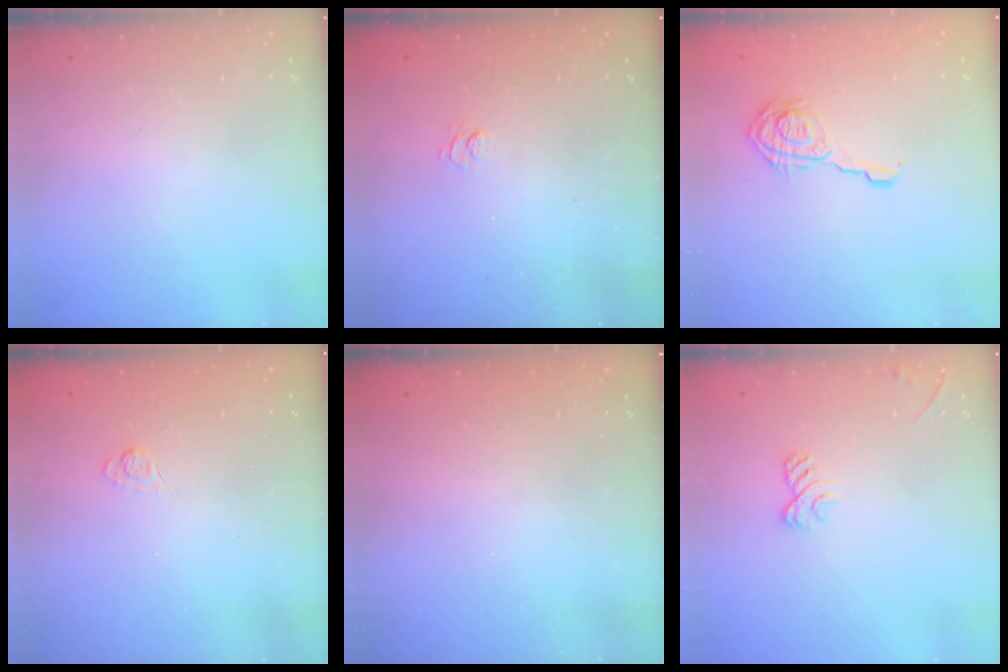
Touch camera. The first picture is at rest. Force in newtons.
{"total": 2.8, "press": 2.5, "slide": 1.3}
{"total": 11.0, "press": 11.0, "slide": 0.4}
{"total": 3.8, "press": 3.6, "slide": 1.4}
{"total": 2.3, "press": 2.2, "slide": 0.7}
{"total": 6.7, "press": 6.6, "slide": 1.2}